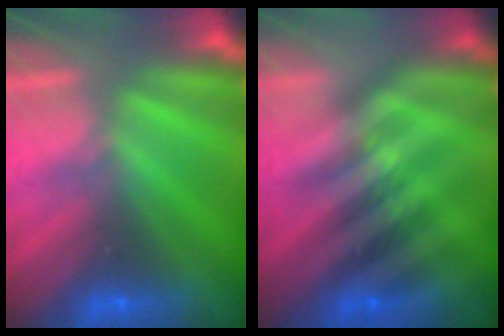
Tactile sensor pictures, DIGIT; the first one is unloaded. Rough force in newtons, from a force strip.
{"total": 2.3}